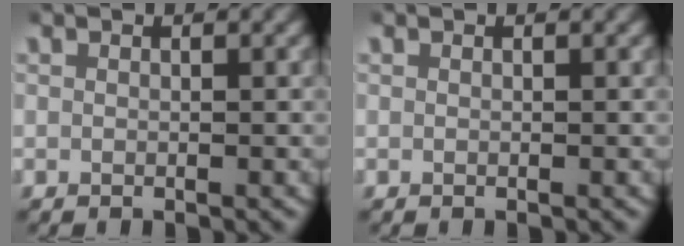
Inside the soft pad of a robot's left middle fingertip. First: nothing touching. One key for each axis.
{"total": 0.0}